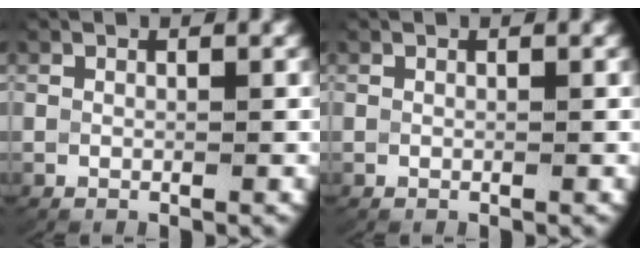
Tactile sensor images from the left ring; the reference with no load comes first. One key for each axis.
{"total": 0.0}